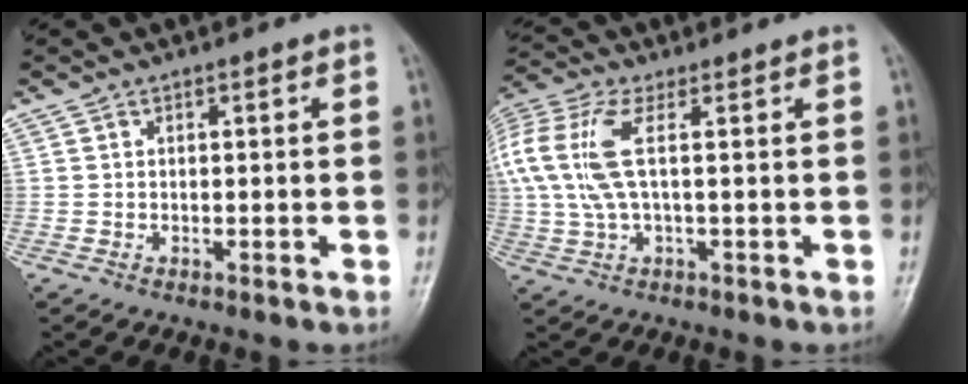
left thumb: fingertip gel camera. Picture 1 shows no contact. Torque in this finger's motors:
{"motor_torque": [1.29, 2.88, 1.55, -0.30, 0.48]}